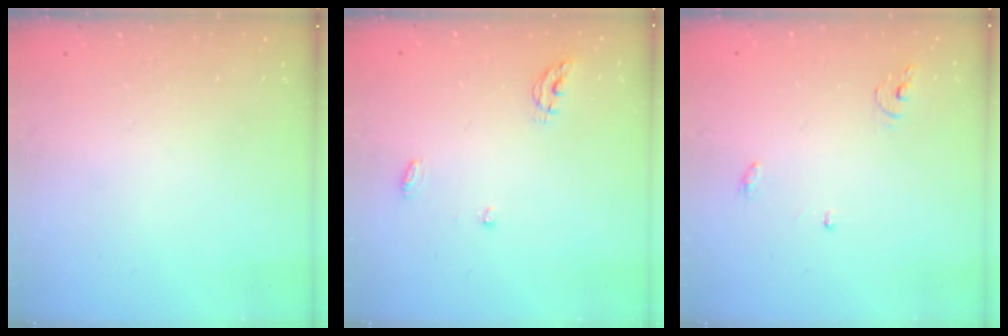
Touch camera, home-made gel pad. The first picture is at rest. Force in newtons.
{"total": 4.9, "press": 4.8, "slide": 0.4}
{"total": 4.1, "press": 4.0, "slide": 0.3}